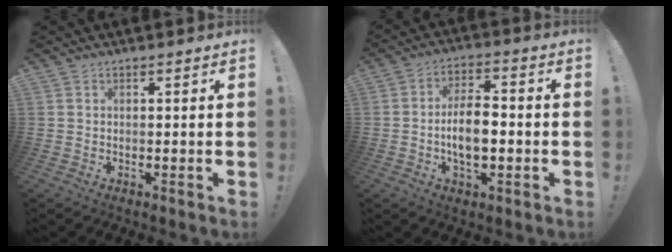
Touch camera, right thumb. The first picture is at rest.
{"total": 9.9, "force": [-2.1, 5.1, 8.2], "torque": [-0.142, 0.010, -0.039]}